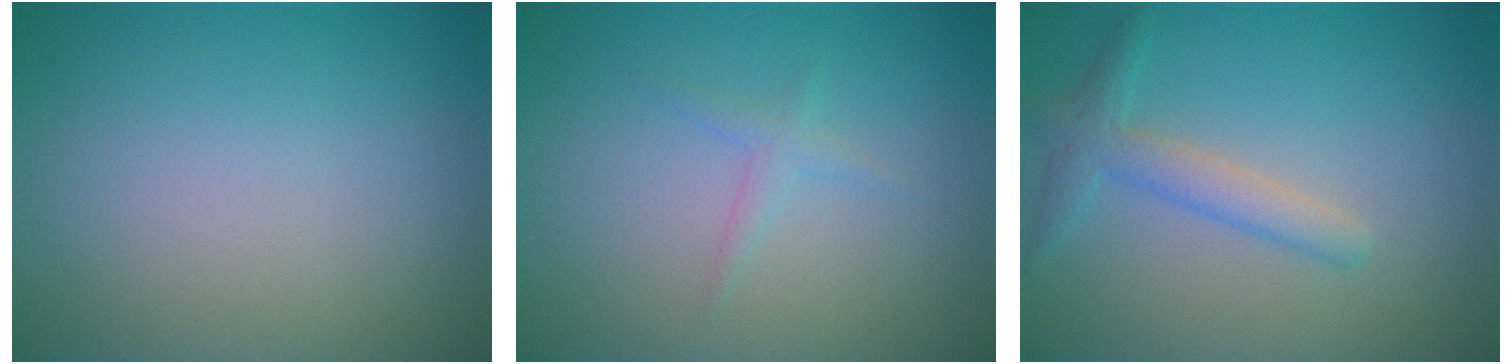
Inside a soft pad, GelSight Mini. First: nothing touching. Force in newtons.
{"total": 1.0, "press": 1.0, "slide": 0.1}
{"total": 2.5, "press": 2.5, "slide": 0.1}